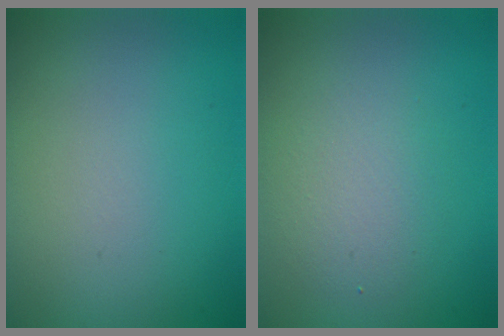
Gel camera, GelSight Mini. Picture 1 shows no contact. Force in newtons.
{"total": 2.9, "press": 2.8, "slide": 0.3}